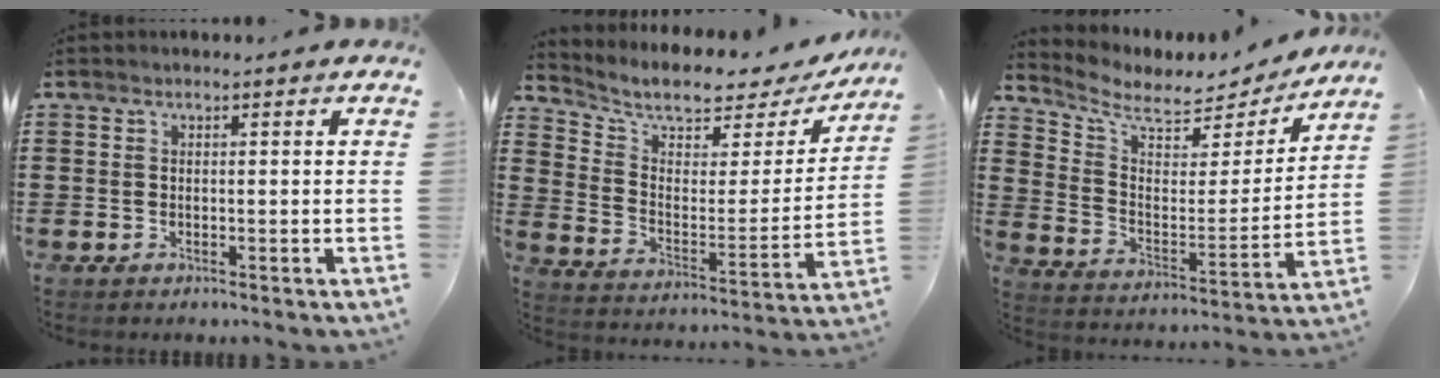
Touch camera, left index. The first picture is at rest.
{"total": 6.2, "force": [5.3, 2.1, 2.6], "torque": [-0.073, -0.040, 0.085]}
{"total": 6.0, "force": [5.2, 2.3, 1.8], "torque": [-0.068, -0.038, 0.090]}